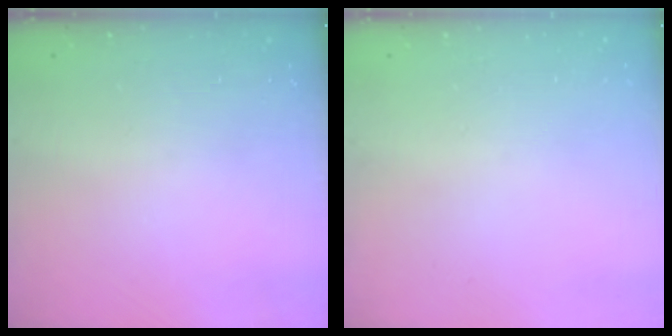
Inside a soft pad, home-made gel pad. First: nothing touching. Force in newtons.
{"total": 0.0}